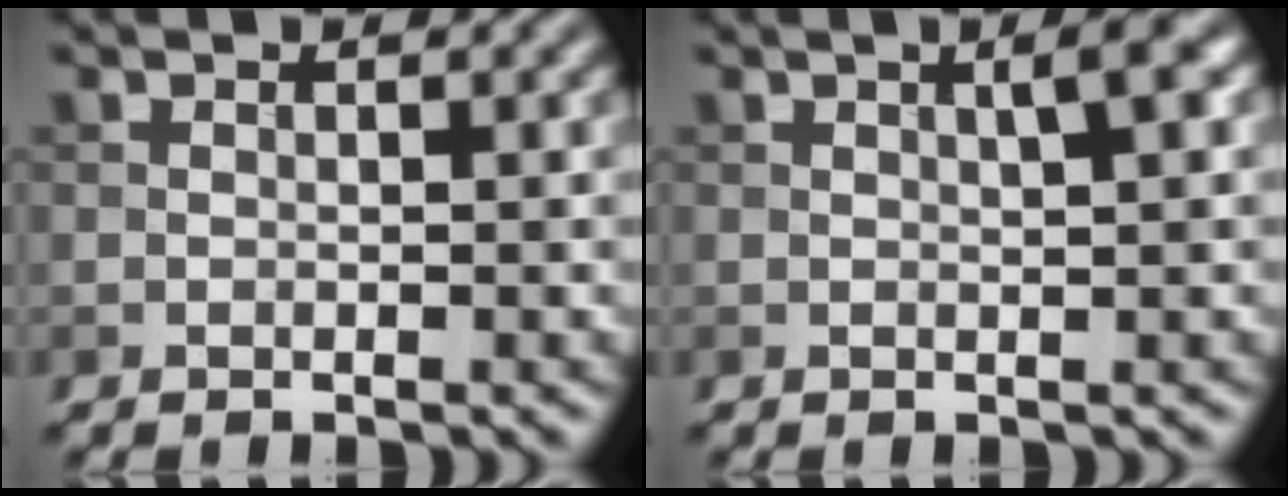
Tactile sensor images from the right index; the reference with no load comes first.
{"total": 2.2, "force": [0.6, 0.3, 2.1], "torque": [-0.026, 0.007, 0.008]}